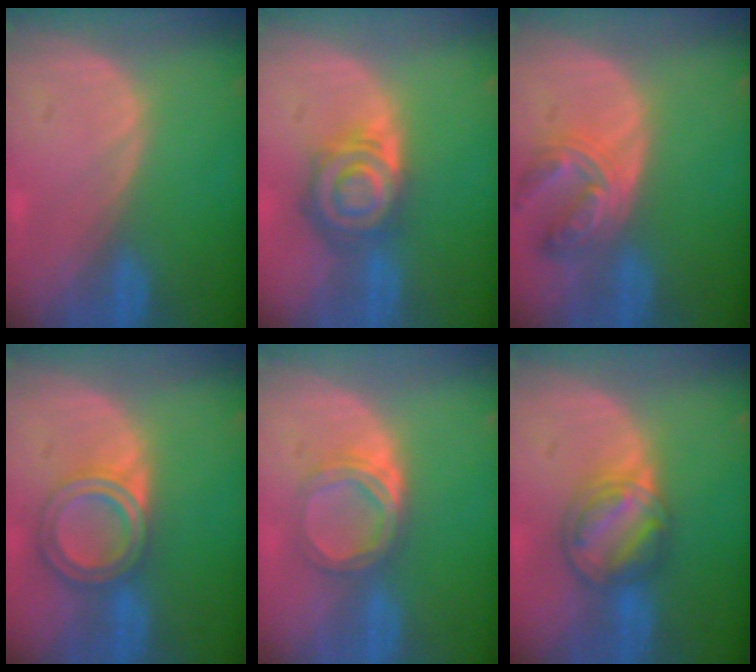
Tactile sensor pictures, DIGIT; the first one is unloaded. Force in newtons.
{"total": 8.1, "press": 7.2, "slide": 3.9}
{"total": 6.6, "press": 6.4, "slide": 1.7}
{"total": 6.8, "press": 6.1, "slide": 3.1}
{"total": 5.6, "press": 5.0, "slide": 2.5}
{"total": 7.4, "press": 6.6, "slide": 3.2}